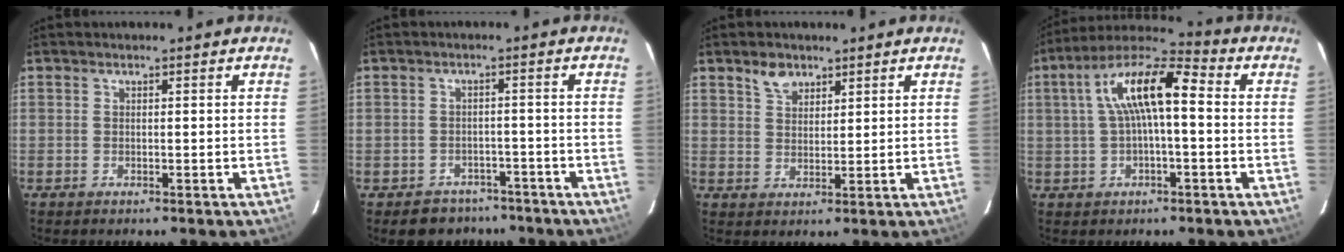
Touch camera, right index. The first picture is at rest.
{"total": 6.5, "force": [-4.9, 4.3, 0.4], "torque": [-0.017, 0.032, -0.061]}
{"total": 3.9, "force": [2.7, 2.4, 1.5], "torque": [-0.021, 0.009, 0.051]}
{"total": 12.2, "force": [1.2, 3.8, 11.5], "torque": [-0.215, 0.029, 0.015]}